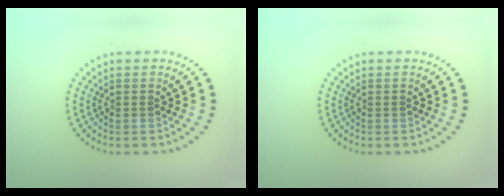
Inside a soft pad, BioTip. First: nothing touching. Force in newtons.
{"total": 0.0}